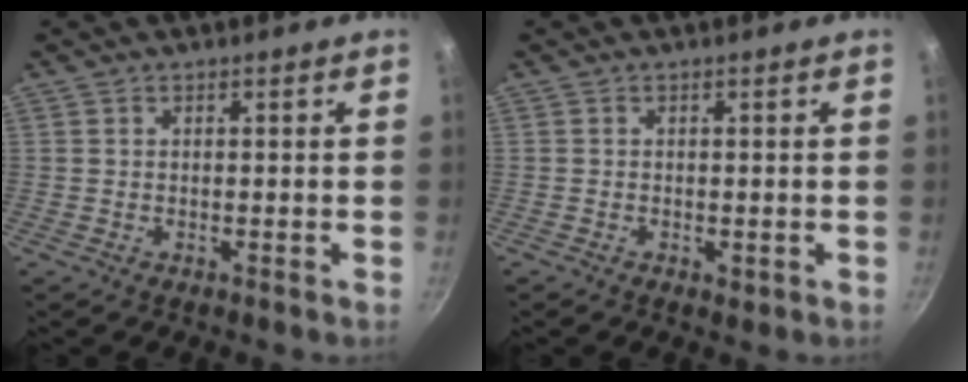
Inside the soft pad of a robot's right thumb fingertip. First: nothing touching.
{"total": 0.9, "force": [-0.3, 0.7, 0.6], "torque": [-0.008, -0.003, -0.004]}